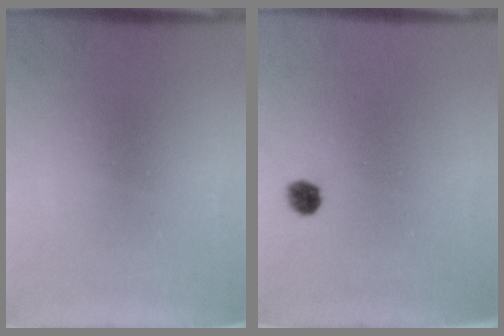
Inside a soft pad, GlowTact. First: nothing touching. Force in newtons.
{"total": 2.2}